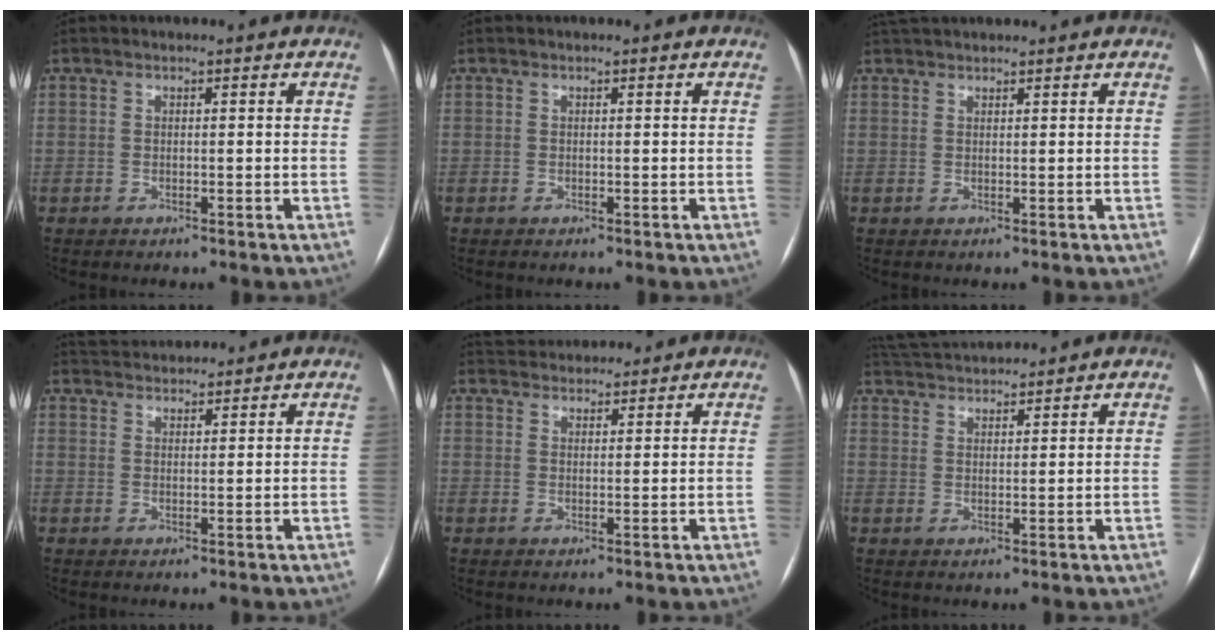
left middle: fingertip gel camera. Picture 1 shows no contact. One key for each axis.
{"total": 0.0}
{"total": 4.7, "fx": 4.4, "fy": 0.9, "fz": 1.6, "tx": -0.023, "ty": 0.043, "tz": 0.070}
{"total": 5.6, "fx": 5.4, "fy": 1.0, "fz": 0.9, "tx": -0.017, "ty": 0.032, "tz": 0.087}
{"total": 6.1, "fx": 5.8, "fy": 1.6, "fz": 1.0, "tx": -0.013, "ty": 0.031, "tz": 0.088}
{"total": 7.9, "fx": 7.7, "fy": 0.6, "fz": 1.8, "tx": -0.042, "ty": 0.032, "tz": 0.129}